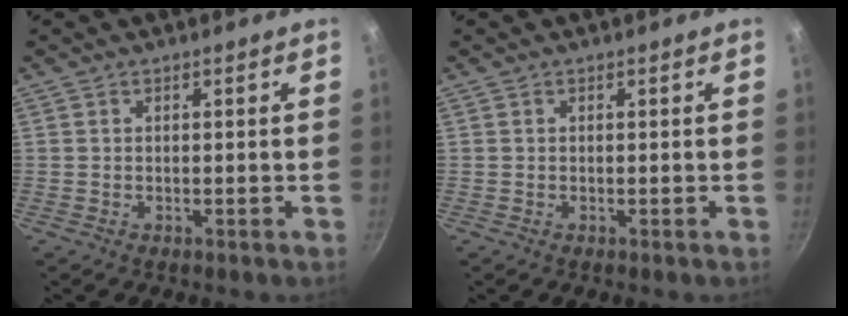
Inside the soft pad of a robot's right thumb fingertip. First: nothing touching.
{"total": 0.0}